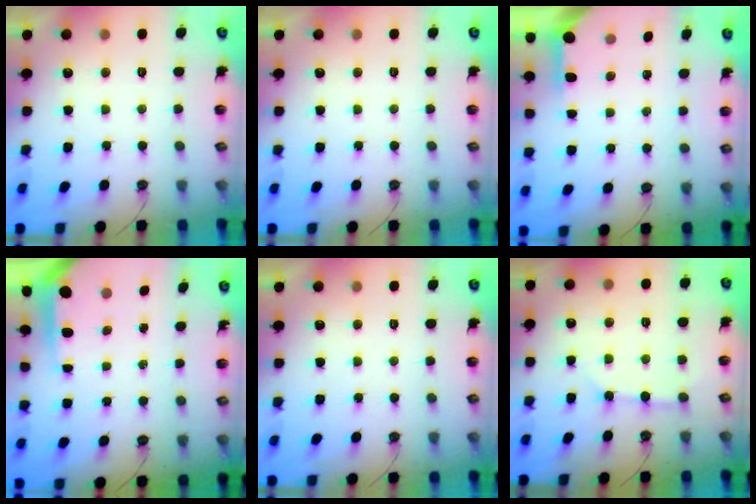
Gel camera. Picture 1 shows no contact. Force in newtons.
{"total": 0.0}
{"total": 3.9, "press": 3.9, "slide": 0.4}
{"total": 6.2, "press": 6.2, "slide": 0.5}
{"total": 0.0}
{"total": 2.6, "press": 2.6, "slide": 0.3}